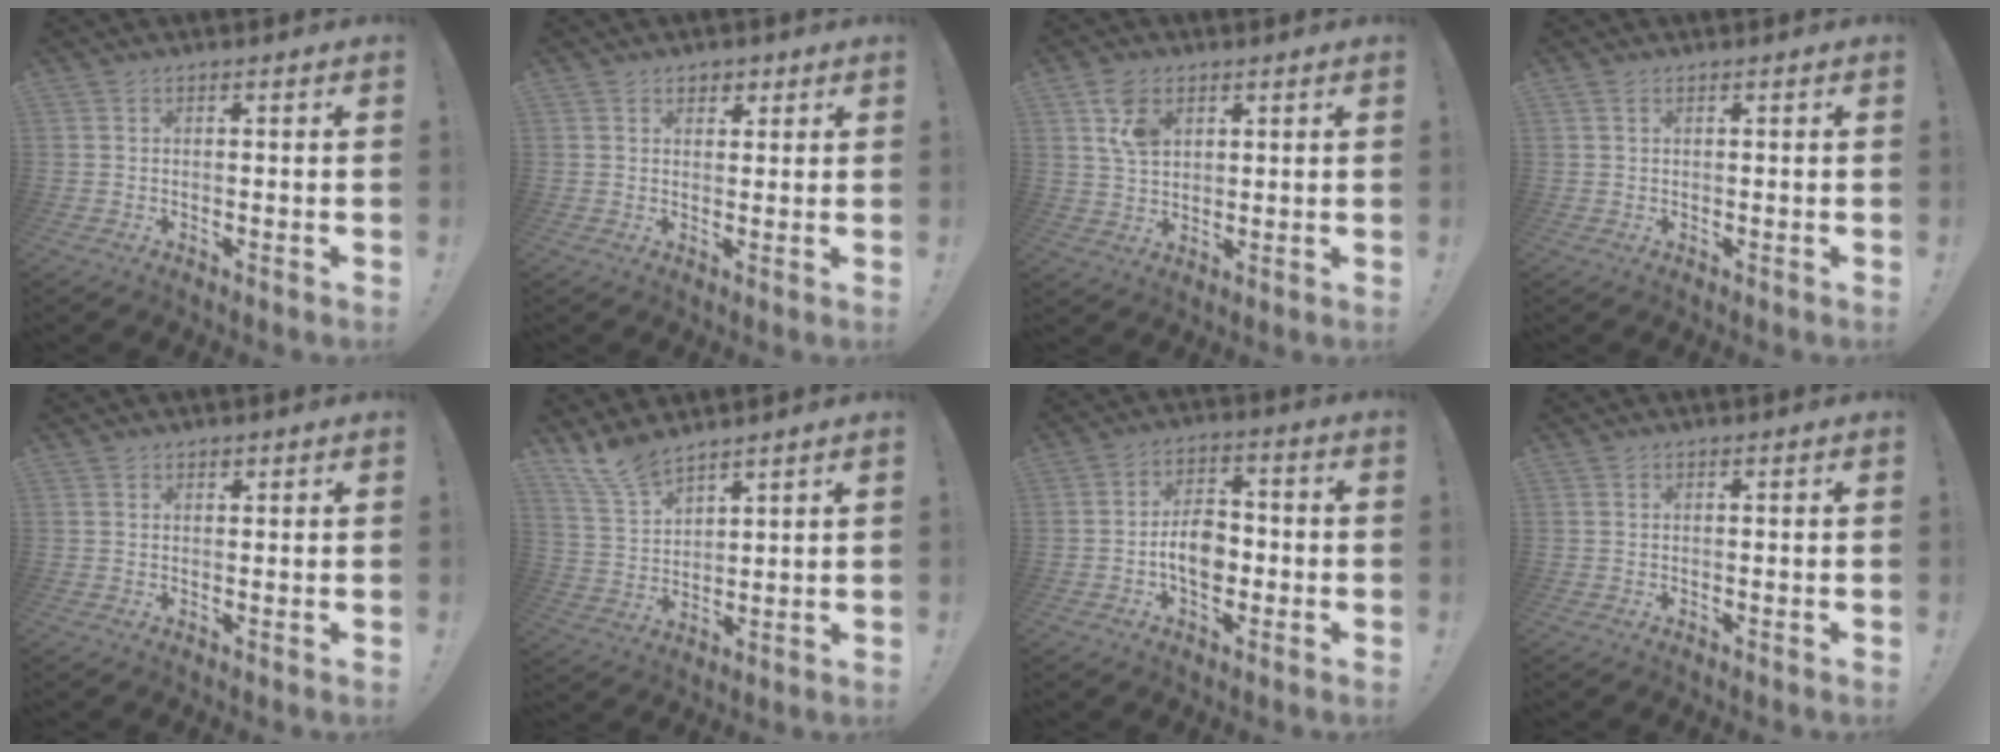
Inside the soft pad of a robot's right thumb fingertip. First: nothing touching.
{"total": 2.7, "force": [1.4, 2.3, 0.6], "torque": [0.002, -0.006, 0.022]}
{"total": 8.1, "force": [3.7, 5.3, 4.8], "torque": [-0.084, -0.005, 0.074]}
{"total": 0.9, "force": [0.6, 0.4, 0.5], "torque": [-0.003, -0.002, 0.010]}
{"total": 1.0, "force": [0.8, 0.7, 0.1], "torque": [0.002, -0.002, 0.014]}
{"total": 8.8, "force": [7.8, 2.8, 2.9], "torque": [-0.069, -0.050, 0.154]}
{"total": 9.3, "force": [-2.2, 6.2, 6.6], "torque": [-0.117, 0.011, -0.039]}
{"total": 0.0}